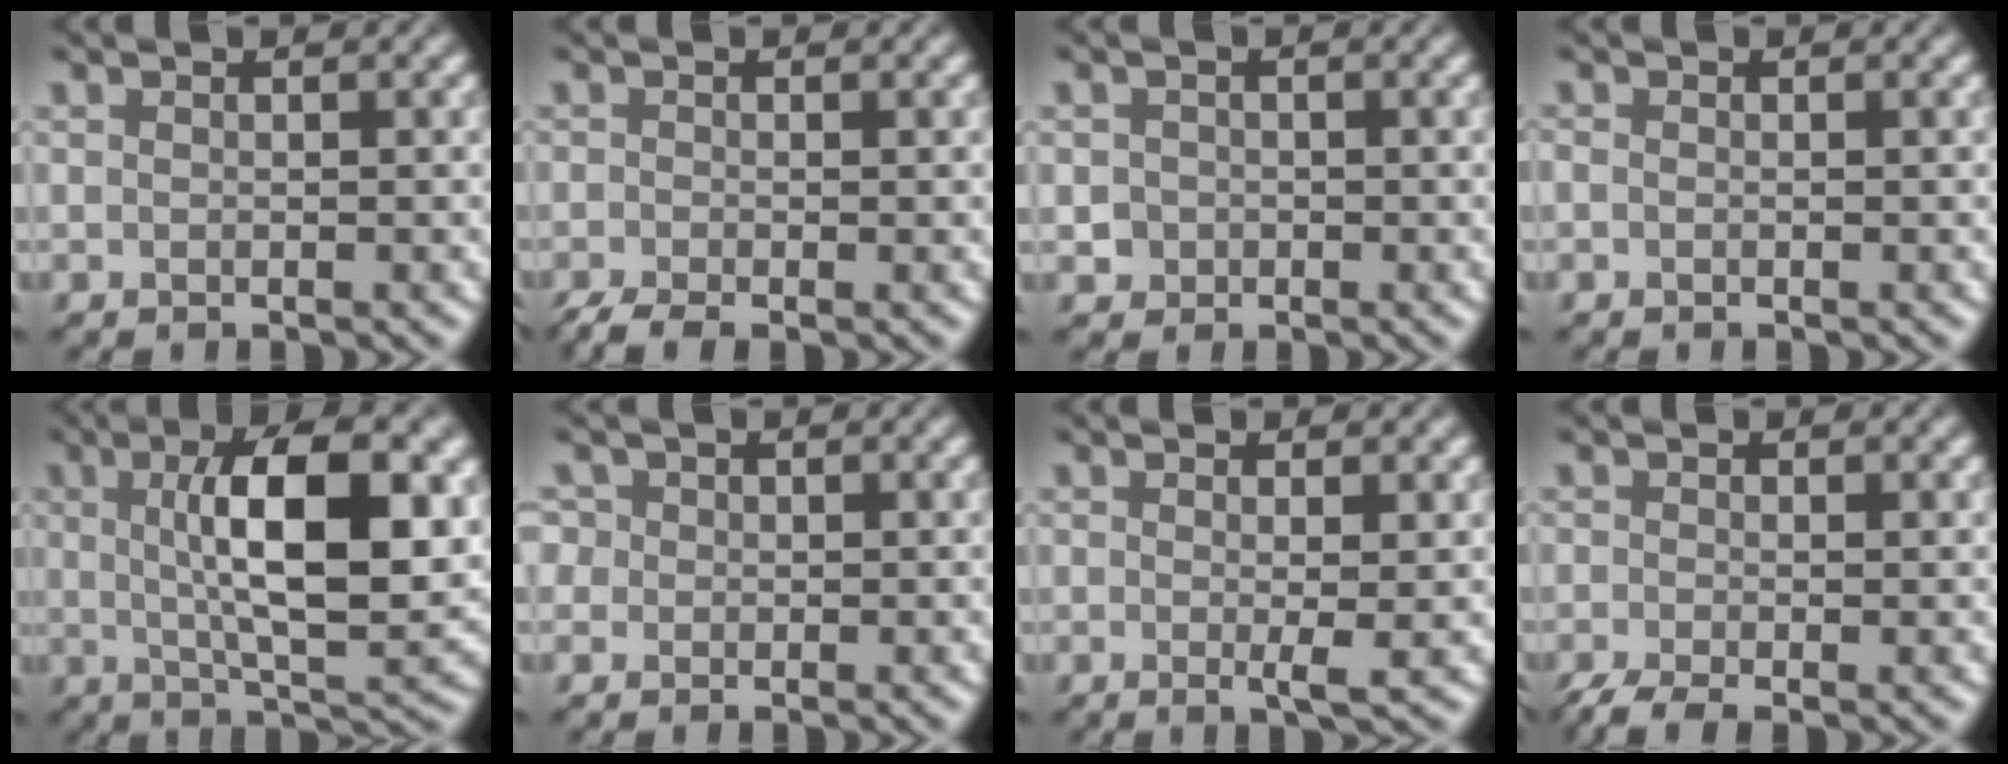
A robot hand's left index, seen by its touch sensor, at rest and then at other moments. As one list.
[{"total": 2.6, "force": [-1.6, 0.9, 1.8], "torque": [-0.040, -0.009, -0.035]}, {"total": 1.2, "force": [-0.4, 1.1, 0.2], "torque": [0.002, -0.005, -0.007]}, {"total": 0.5, "force": [-0.2, 0.4, 0.3], "torque": [-0.006, 0.001, -0.008]}, {"total": 10.4, "force": [1.5, 3.6, 9.7], "torque": [-0.150, 0.000, 0.024]}, {"total": 3.4, "force": [1.3, 2.7, 1.5], "torque": [-0.039, 0.012, 0.014]}, {"total": 1.7, "force": [0.1, 0.1, 1.7], "torque": [-0.030, -0.006, -0.003]}, {"total": 2.7, "force": [-1.5, 0.9, 2.1], "torque": [-0.047, -0.010, -0.033]}]